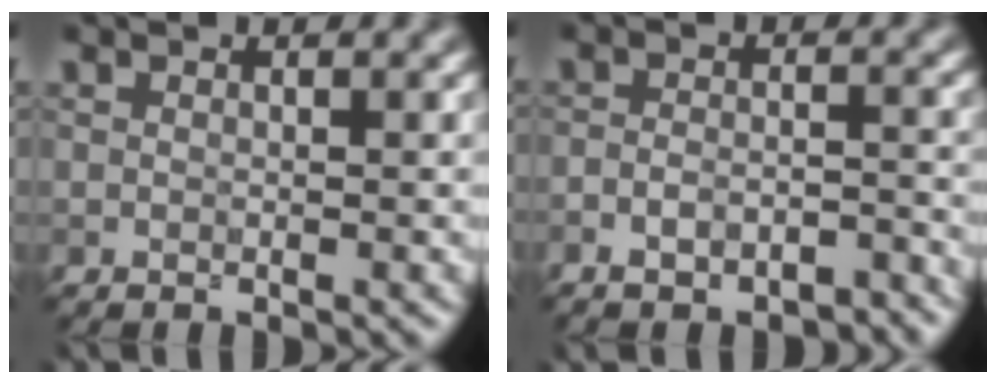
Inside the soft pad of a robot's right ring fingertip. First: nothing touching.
{"total": 5.4, "force": [-4.7, 1.7, 2.1], "torque": [-0.036, 0.003, -0.070]}